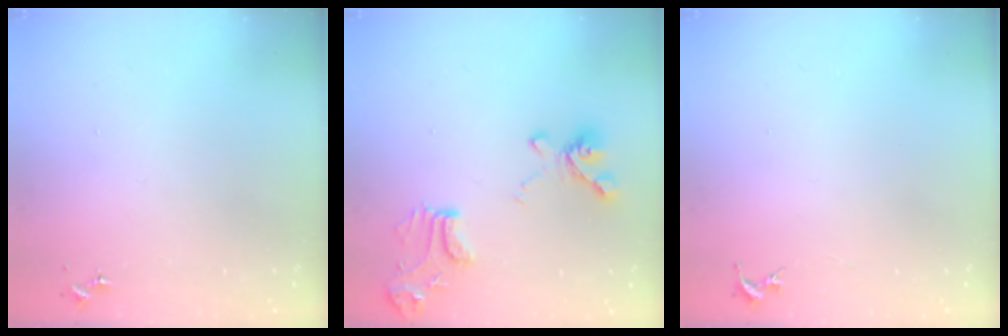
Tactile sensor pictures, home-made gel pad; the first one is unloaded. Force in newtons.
{"total": 14.3, "press": 14.2, "slide": 1.7}
{"total": 0.0}